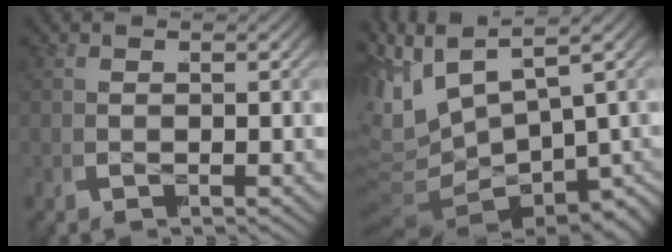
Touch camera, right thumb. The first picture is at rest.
{"total": 12.5, "force": [-0.2, 8.5, 9.1], "torque": [-0.191, -0.017, 0.002]}